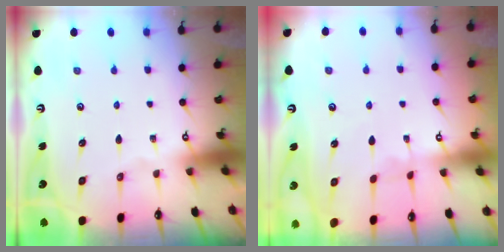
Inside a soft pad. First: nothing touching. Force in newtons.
{"total": 2.8, "press": 2.8, "slide": 0.4}